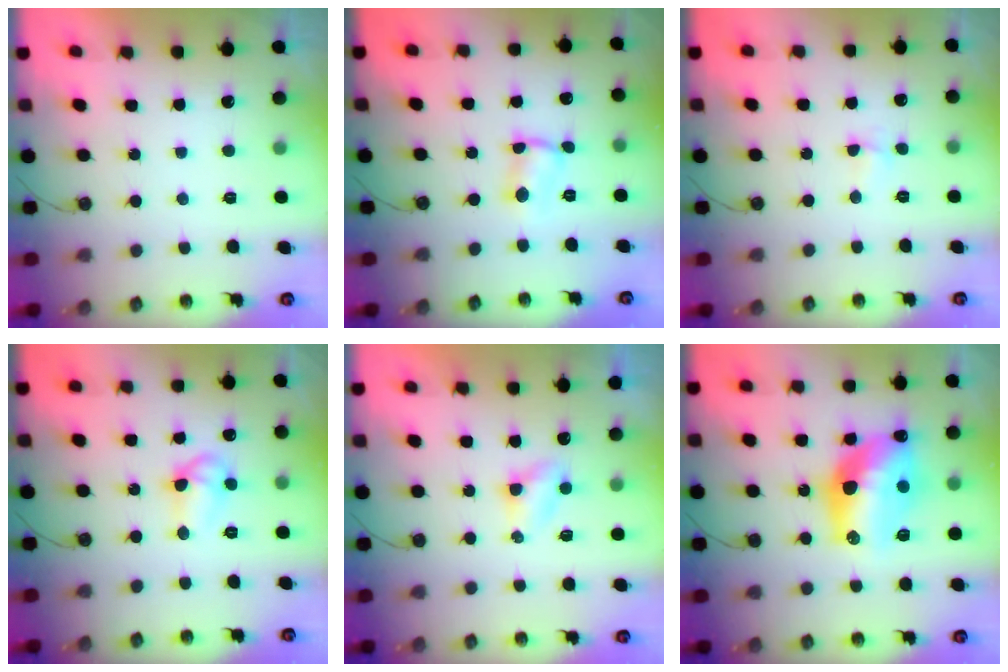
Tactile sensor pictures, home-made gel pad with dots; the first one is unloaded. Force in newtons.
{"total": 2.2, "press": 2.2, "slide": 0.1}
{"total": 2.1, "press": 2.1, "slide": 0.5}
{"total": 8.5, "press": 8.5, "slide": 0.6}
{"total": 3.7, "press": 3.7, "slide": 0.6}
{"total": 16.1, "press": 16.0, "slide": 1.4}